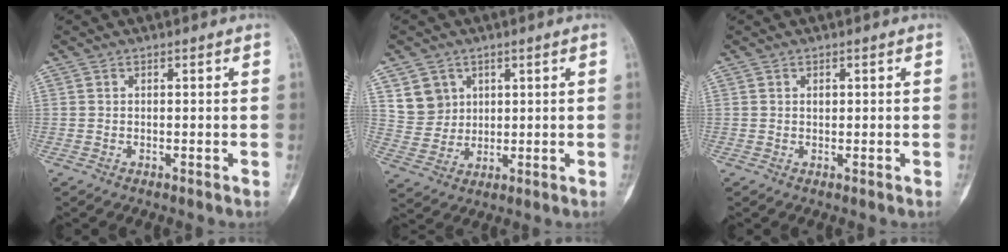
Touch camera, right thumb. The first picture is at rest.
{"total": 6.6, "force": [3.0, 5.7, 1.4], "torque": [0.000, -0.020, 0.064]}
{"total": 0.8, "force": [0.3, 0.6, 0.5], "torque": [-0.006, 0.001, 0.006]}